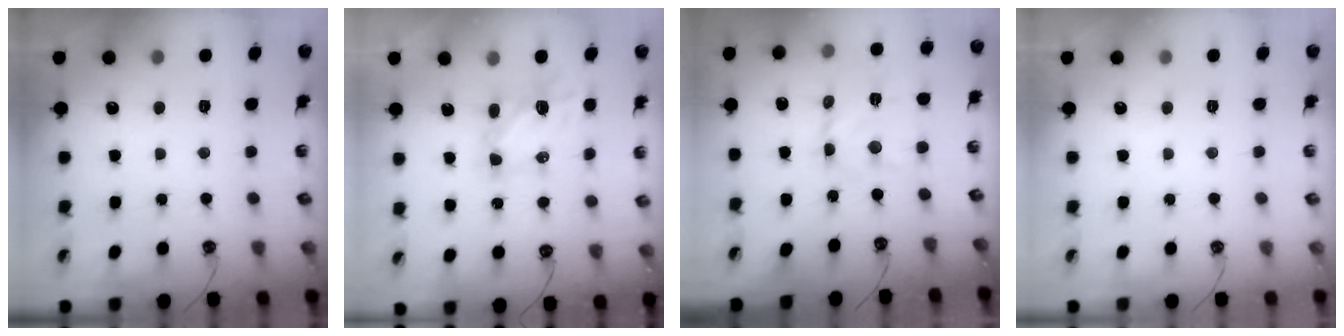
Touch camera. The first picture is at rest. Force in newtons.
{"total": 5.6, "press": 5.6, "slide": 0.1}
{"total": 8.7, "press": 8.7, "slide": 0.6}
{"total": 0.0}